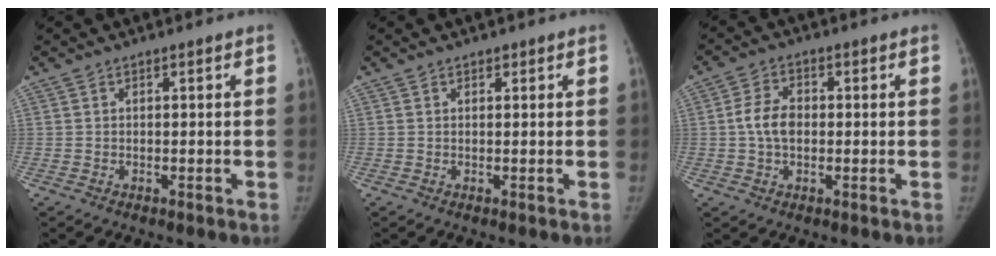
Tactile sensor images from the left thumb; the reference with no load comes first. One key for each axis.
{"total": 0.7, "fx": 0.5, "fy": 0.4, "fz": 0.2, "tx": 0.001, "ty": -0.003, "tz": 0.005}
{"total": 5.7, "fx": 0.0, "fy": 3.9, "fz": 4.2, "tx": -0.078, "ty": 0.012, "tz": -0.005}